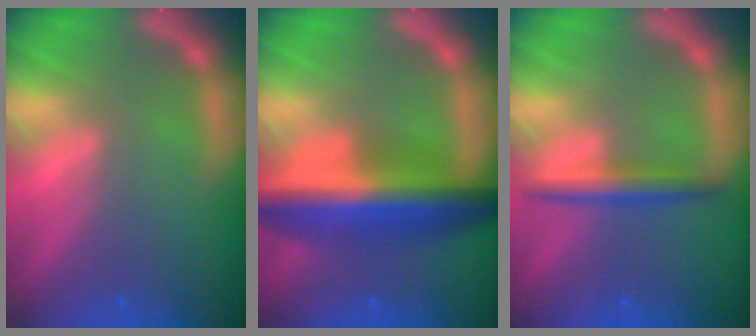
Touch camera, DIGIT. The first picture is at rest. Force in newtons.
{"total": 10.0}
{"total": 3.0}